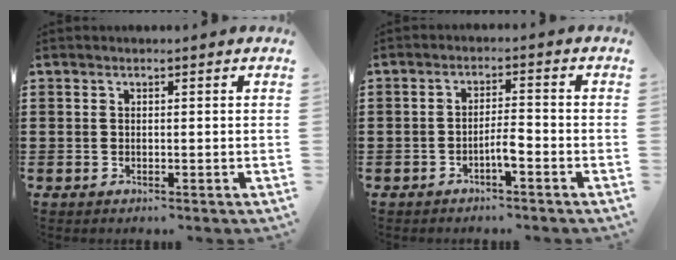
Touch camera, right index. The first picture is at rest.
{"total": 3.1, "force": [-1.6, 0.5, 2.7], "torque": [-0.055, 0.002, -0.033]}